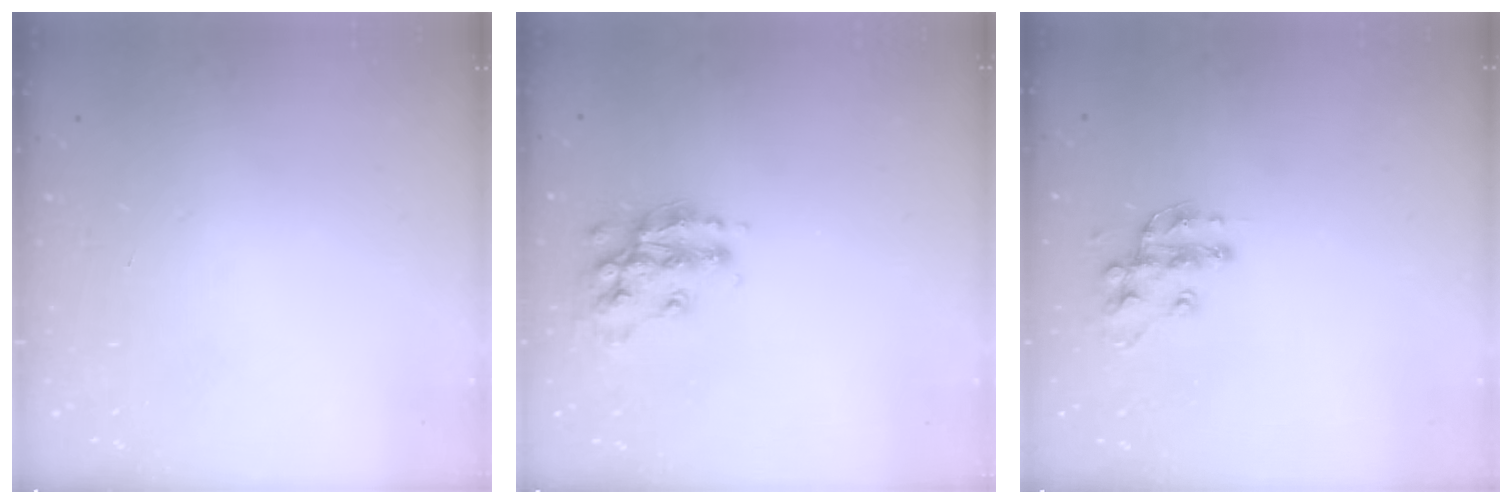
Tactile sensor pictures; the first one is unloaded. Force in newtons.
{"total": 13.7, "press": 13.7, "slide": 0.9}
{"total": 11.8, "press": 11.8, "slide": 0.6}